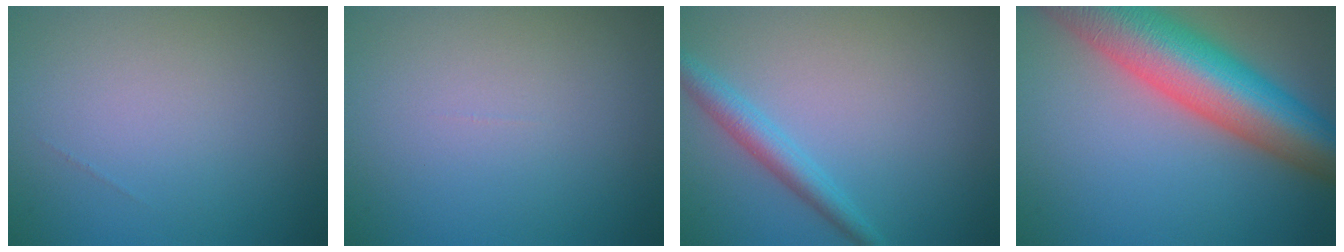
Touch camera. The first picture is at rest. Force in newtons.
{"total": 0.0}
{"total": 2.6, "press": 2.6, "slide": 0.0}
{"total": 12.1, "press": 12.1, "slide": 0.5}